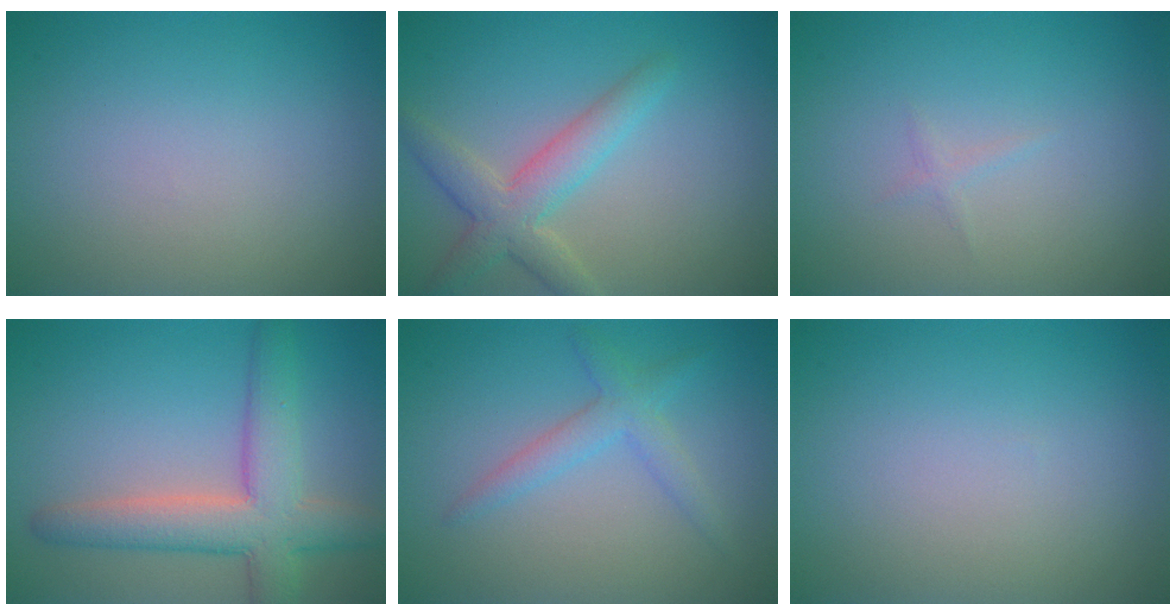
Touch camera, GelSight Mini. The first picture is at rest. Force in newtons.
{"total": 4.0, "press": 4.0, "slide": 0.3}
{"total": 0.5, "press": 0.5, "slide": 0.0}
{"total": 6.5, "press": 6.5, "slide": 0.5}
{"total": 2.4, "press": 2.4, "slide": 0.2}
{"total": 0.0}